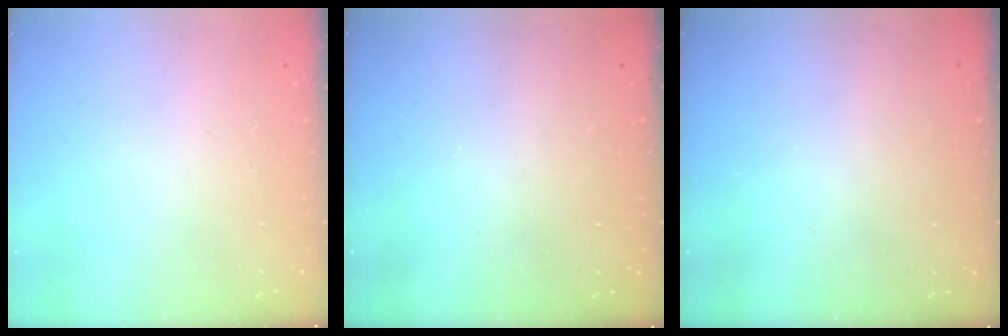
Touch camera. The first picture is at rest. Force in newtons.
{"total": 3.2, "press": 3.2, "slide": 0.1}
{"total": 3.0, "press": 3.0, "slide": 0.1}